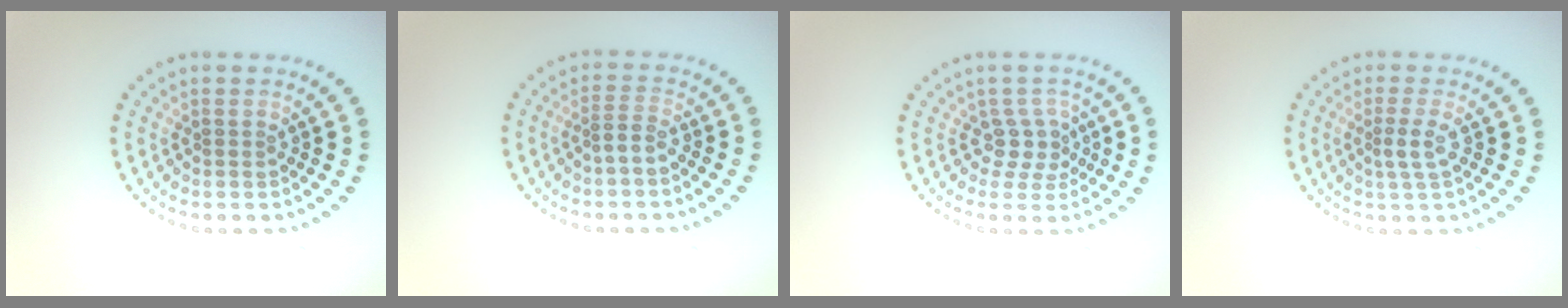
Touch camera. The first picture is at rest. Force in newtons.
{"total": 1.5, "press": 1.2, "slide": 1.0}
{"total": 2.1, "press": 1.6, "slide": 1.5}
{"total": 1.8, "press": 1.4, "slide": 1.2}